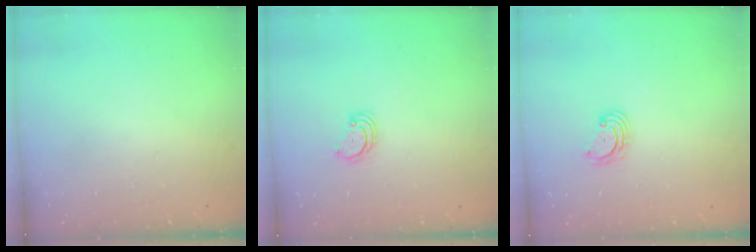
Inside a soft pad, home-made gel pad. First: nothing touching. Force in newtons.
{"total": 2.8, "press": 2.8, "slide": 0.3}
{"total": 3.2, "press": 3.2, "slide": 0.4}